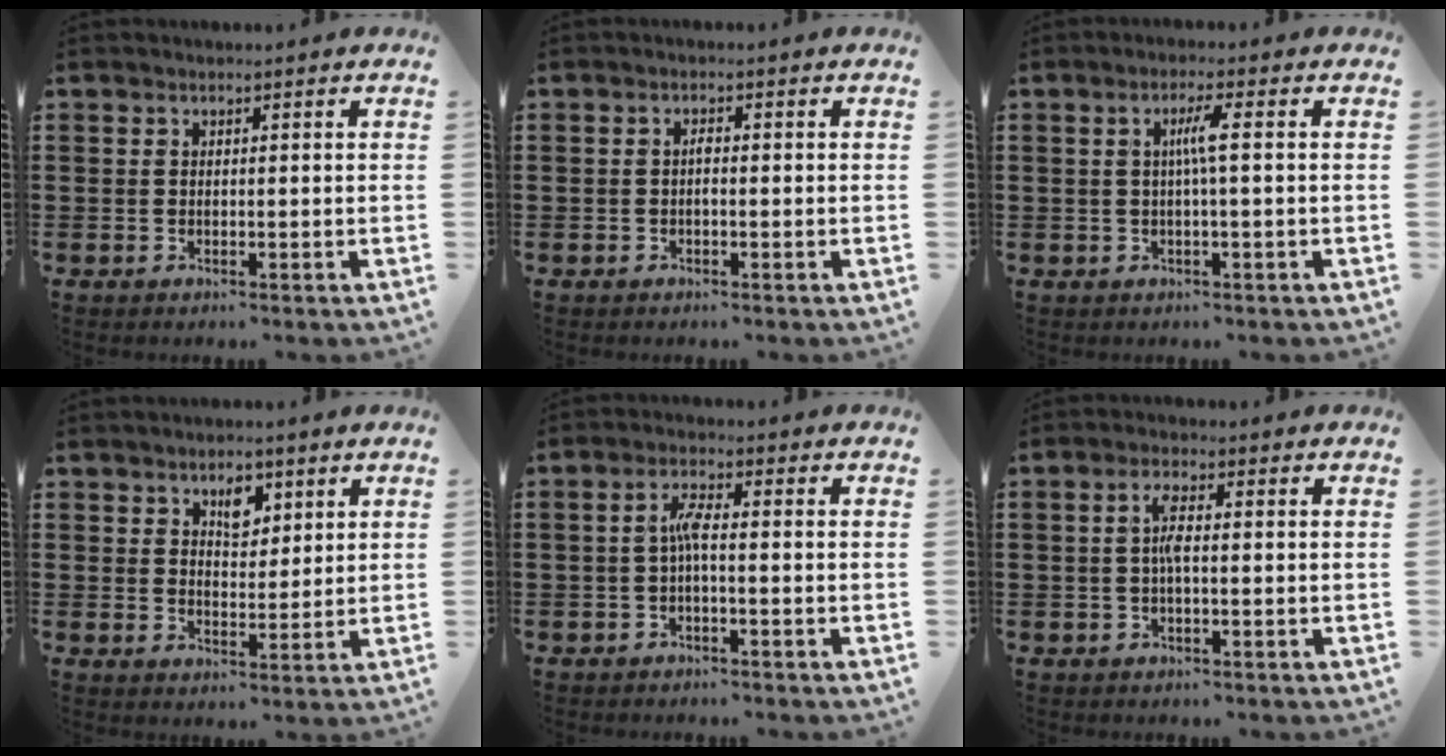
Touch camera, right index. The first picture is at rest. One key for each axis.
{"total": 1.2, "fx": -0.3, "fy": 0.3, "fz": 1.1, "tx": -0.022, "ty": -0.002, "tz": -0.005}
{"total": 3.1, "fx": 0.1, "fy": -0.2, "fz": 3.1, "tx": -0.059, "ty": -0.003, "tz": -0.004}
{"total": 4.0, "fx": 2.4, "fy": 2.2, "fz": 2.2, "tx": -0.035, "ty": 0.003, "tz": 0.040}
{"total": 3.2, "fx": -0.5, "fy": 0.5, "fz": 3.1, "tx": -0.059, "ty": 0.002, "tz": -0.012}
{"total": 3.1, "fx": -0.3, "fy": 0.7, "fz": 3.0, "tx": -0.063, "ty": -0.001, "tz": -0.009}